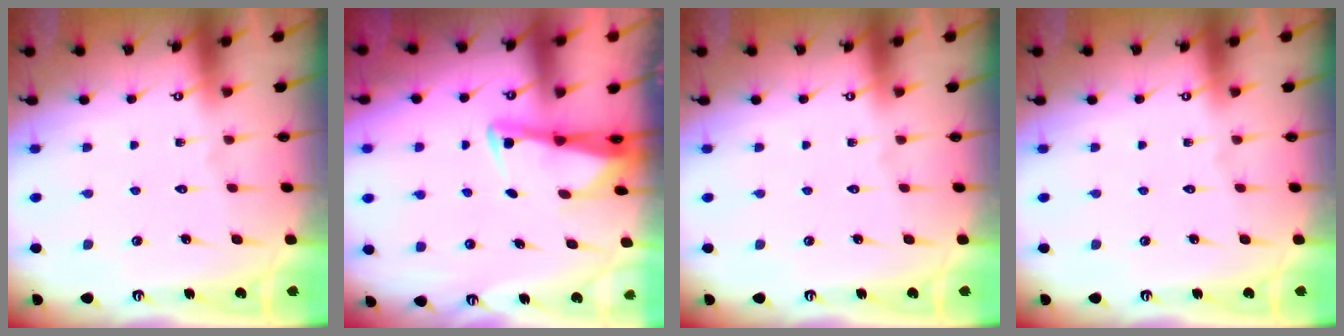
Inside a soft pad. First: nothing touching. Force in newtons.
{"total": 2.8, "press": 2.8, "slide": 0.5}
{"total": 0.0}
{"total": 0.0}